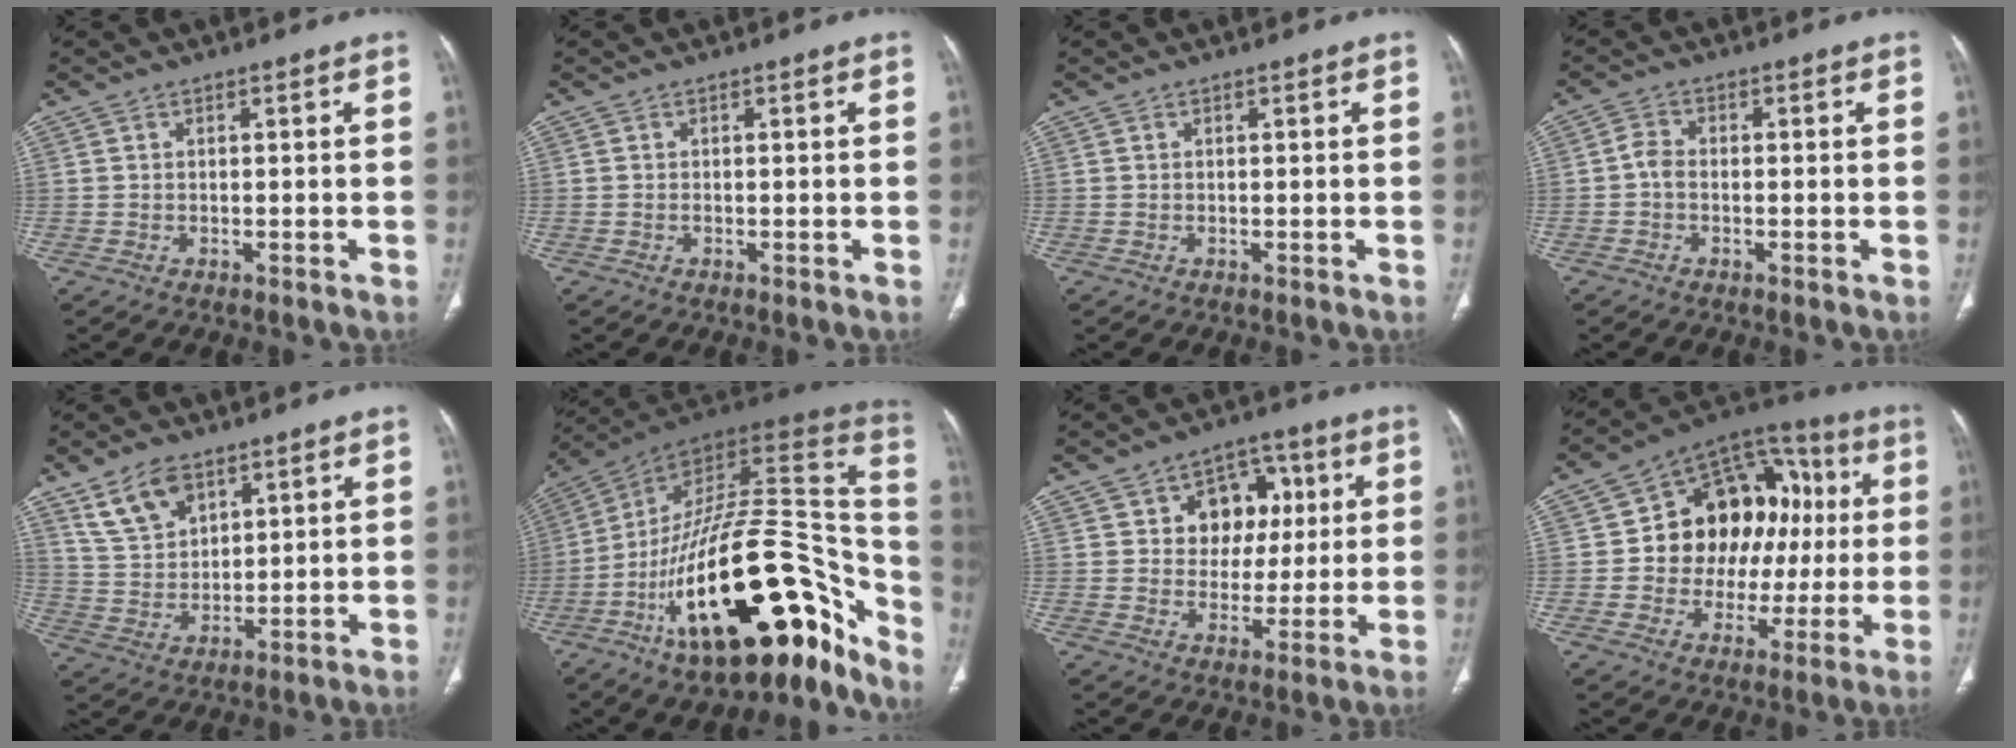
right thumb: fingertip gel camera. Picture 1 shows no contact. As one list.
[{"total": 0.0}, {"total": 0.0}, {"total": 2.4, "force": [-0.6, 1.6, 1.6], "torque": [-0.031, 0.007, -0.020]}, {"total": 8.9, "force": [5.6, 5.1, 4.7], "torque": [-0.074, -0.024, 0.118]}, {"total": 33.8, "force": [-17.1, 14.2, 25.4], "torque": [-0.282, 0.099, -0.266]}, {"total": 10.7, "force": [2.7, 8.8, 5.5], "torque": [-0.021, 0.002, 0.039]}, {"total": 19.5, "force": [1.7, 14.8, 12.6], "torque": [-0.108, 0.043, 0.028]}]